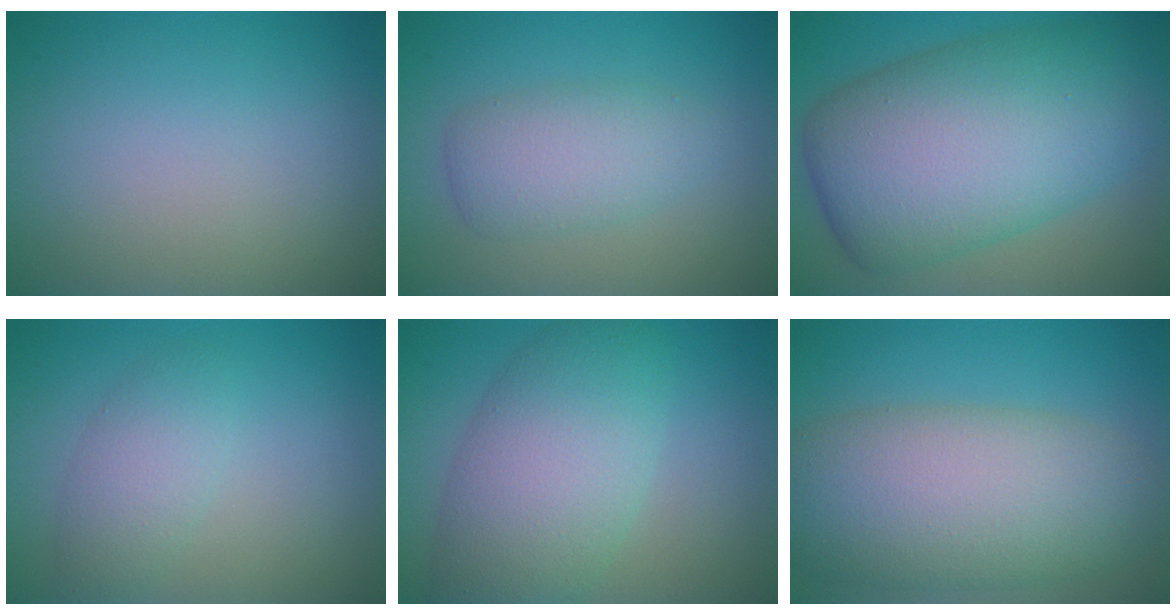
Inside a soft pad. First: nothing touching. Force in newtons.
{"total": 3.8, "press": 3.8, "slide": 0.1}
{"total": 13.7, "press": 13.7, "slide": 0.3}
{"total": 2.8, "press": 2.8, "slide": 0.1}
{"total": 8.3, "press": 8.3, "slide": 0.5}
{"total": 10.0, "press": 10.0, "slide": 0.6}